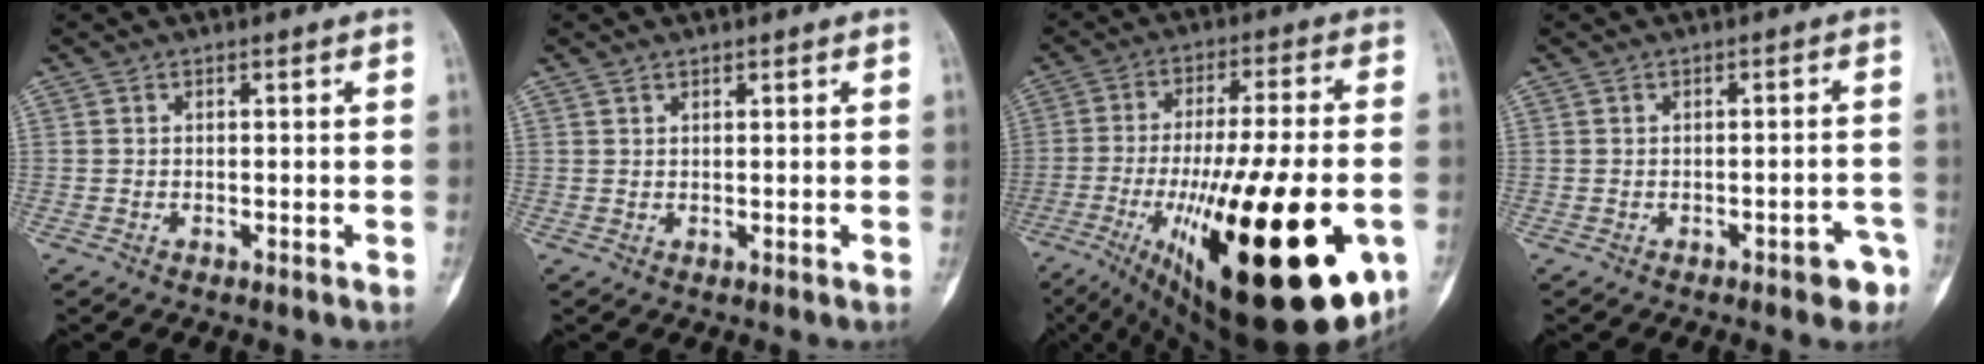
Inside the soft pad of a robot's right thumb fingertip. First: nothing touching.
{"total": 0.9, "force": [0.8, 0.4, 0.3], "torque": [-0.003, -0.005, 0.013]}
{"total": 35.4, "force": [-10.7, 10.9, 31.9], "torque": [-0.459, -0.001, -0.146]}
{"total": 4.1, "force": [-2.3, 1.7, 3.0], "torque": [-0.025, 0.018, -0.022]}